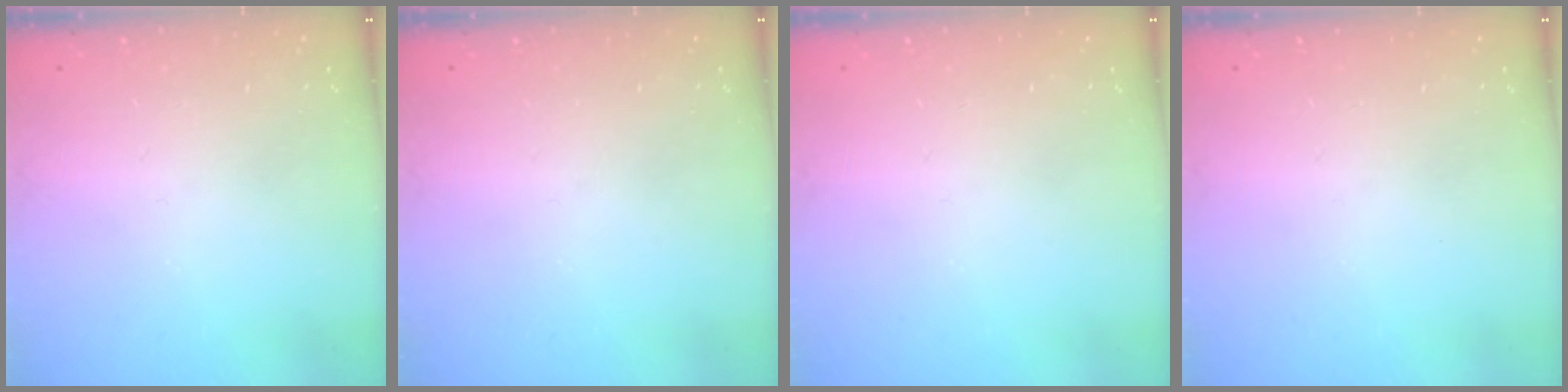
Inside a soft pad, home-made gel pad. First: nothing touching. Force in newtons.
{"total": 0.0}
{"total": 0.0}
{"total": 0.0}